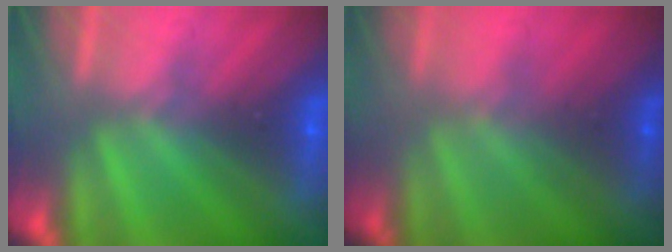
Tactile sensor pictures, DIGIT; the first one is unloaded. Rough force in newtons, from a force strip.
{"total": 1.6}